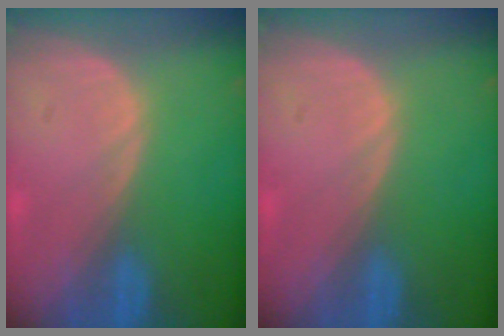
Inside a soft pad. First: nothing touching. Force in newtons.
{"total": 0.0}